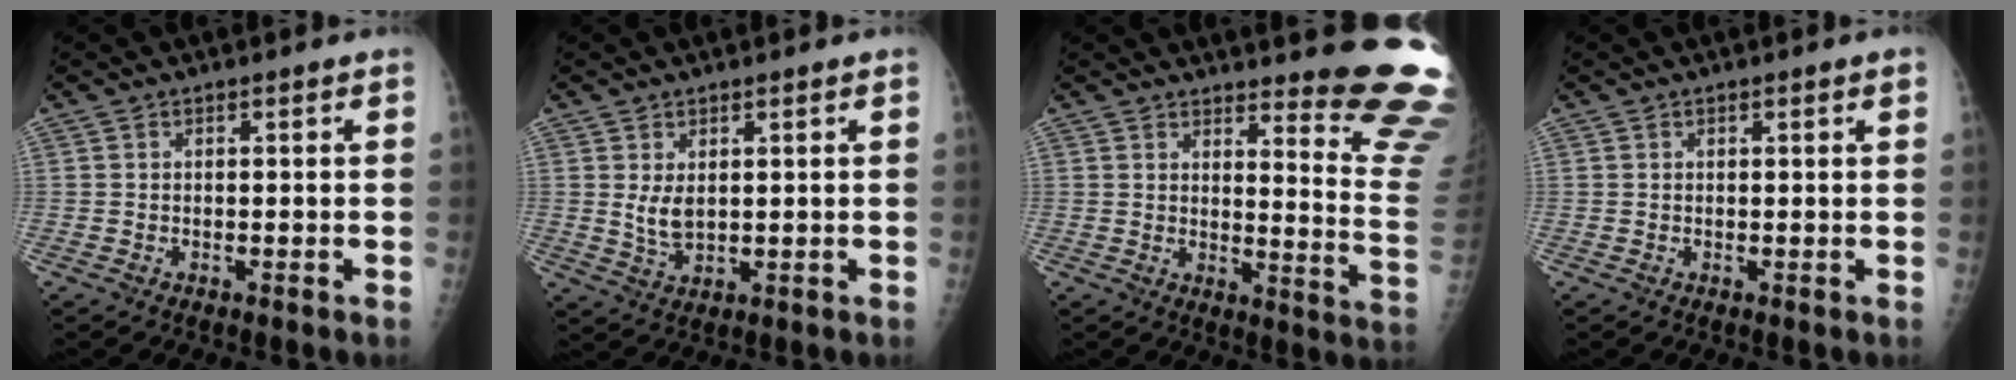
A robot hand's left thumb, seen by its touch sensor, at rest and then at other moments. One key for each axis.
{"total": 4.0, "fx": 1.1, "fy": 2.1, "fz": 3.2, "tx": -0.051, "ty": -0.016, "tz": 0.028}
{"total": 16.5, "fx": 14.8, "fy": 1.2, "fz": 7.2, "tx": -0.066, "ty": -0.178, "tz": 0.164}
{"total": 1.3, "fx": 0.6, "fy": 0.2, "fz": 1.1, "tx": -0.018, "ty": 0.000, "tz": 0.008}